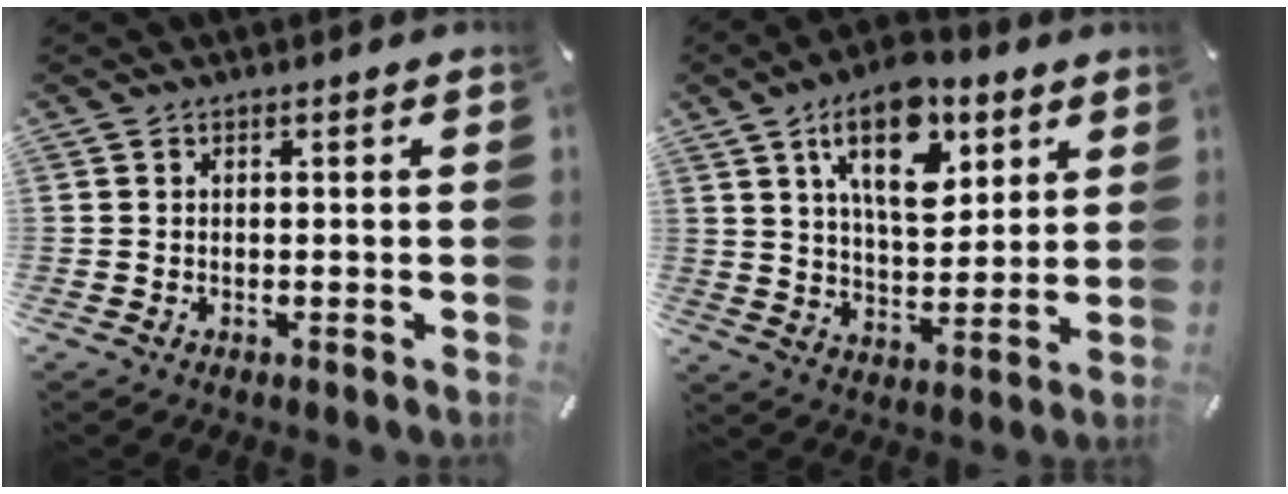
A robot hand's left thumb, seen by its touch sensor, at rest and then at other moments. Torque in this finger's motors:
{"motor_torque": [1.05, 0.29, 1.39, -1.38, 0.20]}